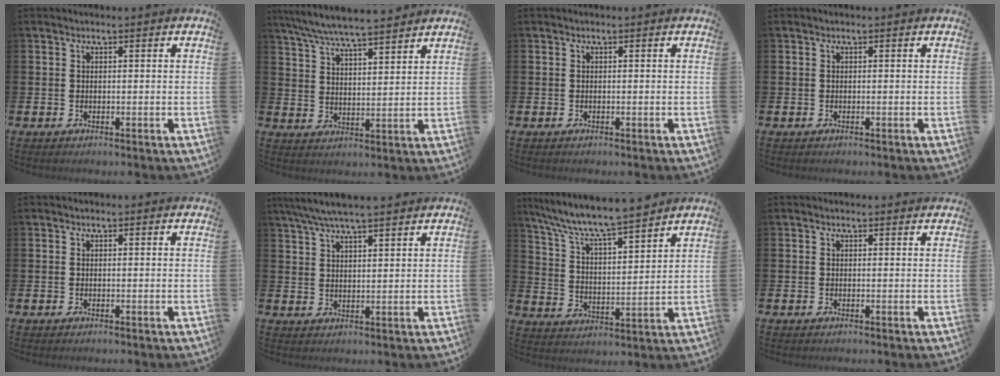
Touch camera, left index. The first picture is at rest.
{"total": 6.7, "force": [6.4, 0.2, 2.0], "torque": [-0.065, -0.033, 0.114]}
{"total": 0.0}
{"total": 0.0}
{"total": 0.0}
{"total": 5.9, "force": [5.4, 0.6, 2.3], "torque": [-0.059, -0.015, 0.098]}
{"total": 8.3, "force": [7.7, 0.7, 2.9], "torque": [-0.093, -0.054, 0.133]}
{"total": 0.6, "force": [0.5, 0.1, 0.2], "torque": [0.005, -0.002, 0.007]}